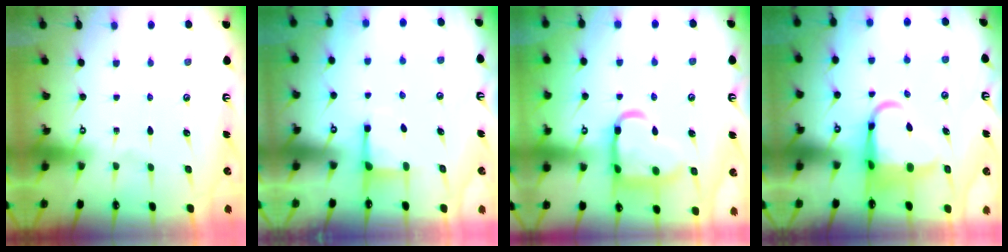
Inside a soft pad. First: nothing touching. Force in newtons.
{"total": 3.0, "press": 3.0, "slide": 0.4}
{"total": 16.3, "press": 16.2, "slide": 1.7}
{"total": 8.0, "press": 7.8, "slide": 1.8}